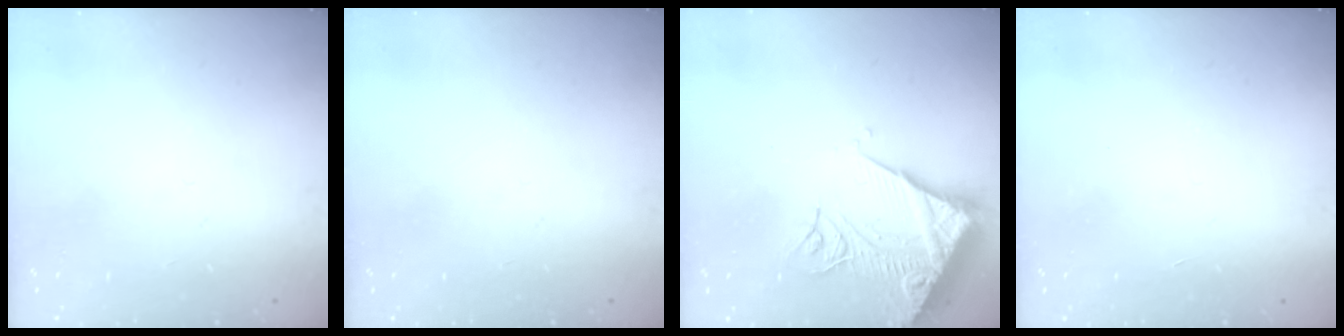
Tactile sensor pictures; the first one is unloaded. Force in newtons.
{"total": 0.0}
{"total": 13.1, "press": 13.0, "slide": 1.7}
{"total": 1.7, "press": 1.7, "slide": 0.1}